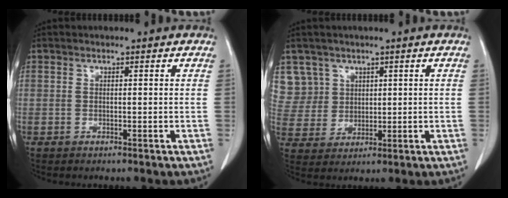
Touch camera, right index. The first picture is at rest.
{"total": 6.7, "force": [3.6, 5.7, -0.3], "torque": [0.010, 0.012, 0.084]}